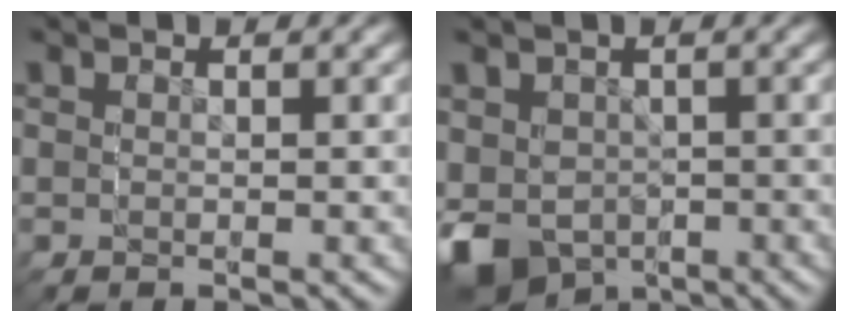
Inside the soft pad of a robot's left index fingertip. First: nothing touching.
{"total": 7.8, "force": [-3.5, 6.8, 1.8], "torque": [-0.064, -0.061, -0.033]}